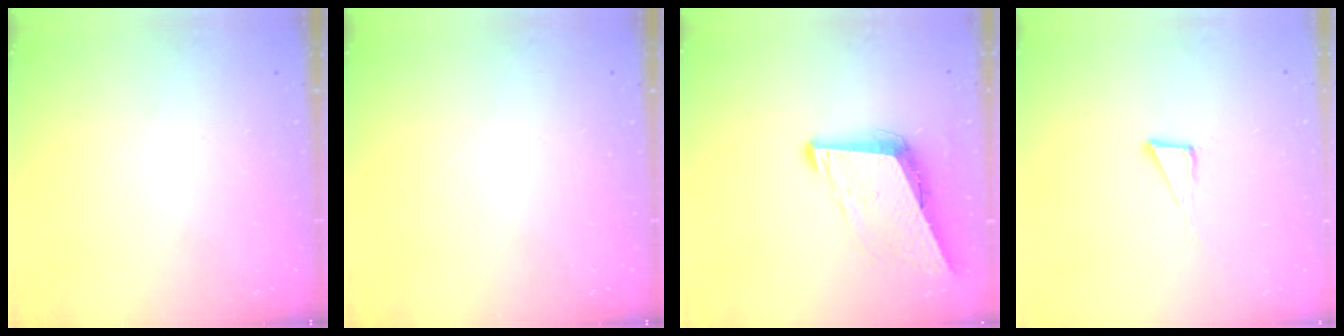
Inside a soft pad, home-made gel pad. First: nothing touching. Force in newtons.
{"total": 0.0}
{"total": 9.1, "press": 8.2, "slide": 3.8}
{"total": 3.8, "press": 3.8, "slide": 0.2}